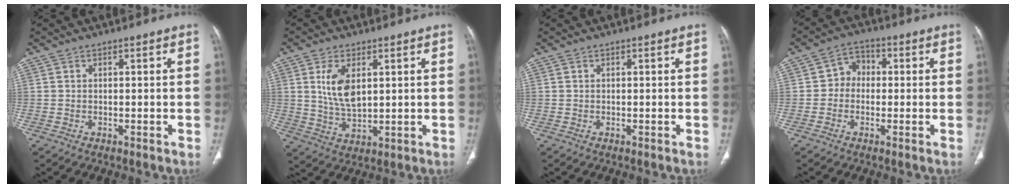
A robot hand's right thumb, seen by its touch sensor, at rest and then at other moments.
{"total": 7.9, "force": [2.3, 4.2, 6.3], "torque": [-0.116, -0.014, 0.054]}
{"total": 0.0}
{"total": 4.9, "force": [-0.3, 4.2, 2.5], "torque": [-0.018, 0.019, -0.018]}